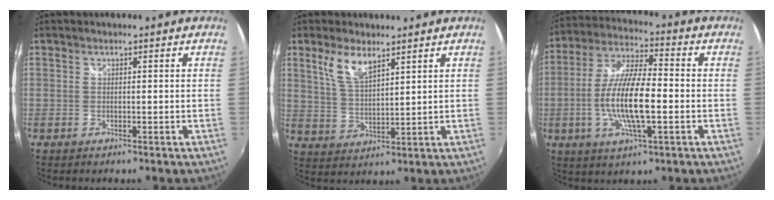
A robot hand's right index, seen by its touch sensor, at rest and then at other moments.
{"total": 6.7, "force": [4.3, 2.4, 4.6], "torque": [-0.092, 0.002, 0.090]}
{"total": 13.9, "force": [-2.8, 3.7, 13.1], "torque": [-0.266, -0.004, -0.054]}